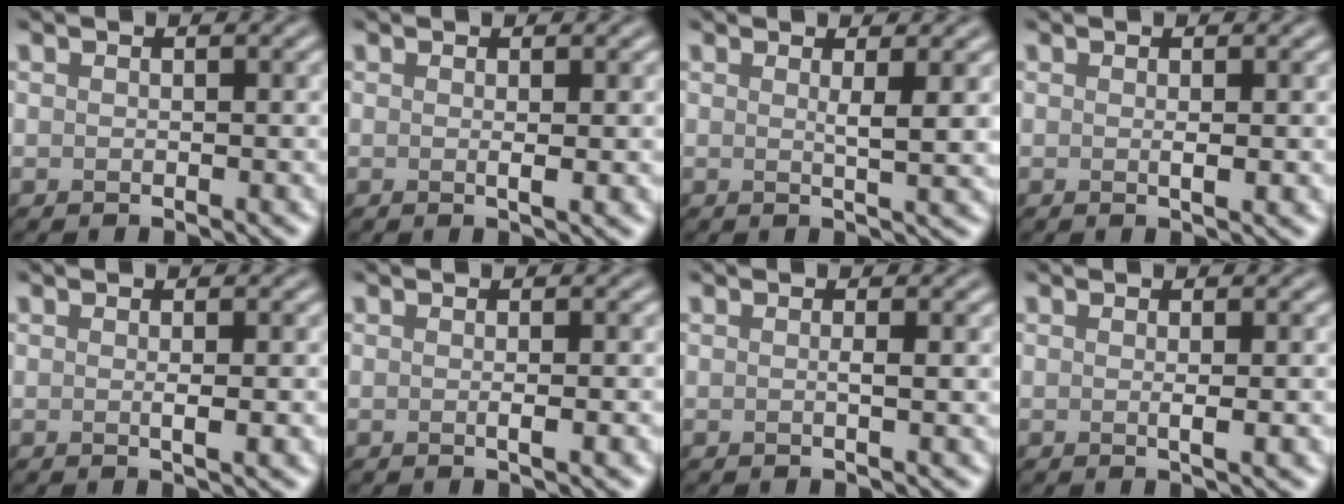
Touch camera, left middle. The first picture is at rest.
{"total": 1.1, "force": [0.0, 0.1, 1.1], "torque": [-0.014, 0.002, 0.002]}
{"total": 2.0, "force": [0.6, 0.3, 1.9], "torque": [-0.028, -0.002, 0.011]}
{"total": 1.1, "force": [-0.1, 0.1, 1.0], "torque": [-0.015, 0.002, 0.002]}
{"total": 1.6, "force": [-0.2, 0.3, 1.5], "torque": [-0.020, 0.001, -0.001]}
{"total": 1.5, "force": [-0.3, 0.4, 1.5], "torque": [-0.015, -0.001, -0.004]}
{"total": 0.8, "force": [-0.2, 0.1, 0.8], "torque": [-0.011, -0.001, -0.004]}
{"total": 1.5, "force": [-0.1, 0.3, 1.5], "torque": [-0.020, 0.002, -0.002]}